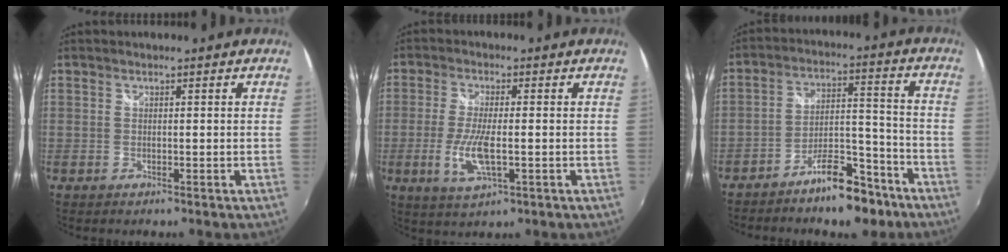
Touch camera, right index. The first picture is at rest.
{"total": 7.6, "force": [-1.9, 2.0, 7.1], "torque": [-0.148, -0.014, -0.035]}
{"total": 10.9, "force": [-8.2, 3.9, 6.0], "torque": [-0.097, 0.028, -0.123]}